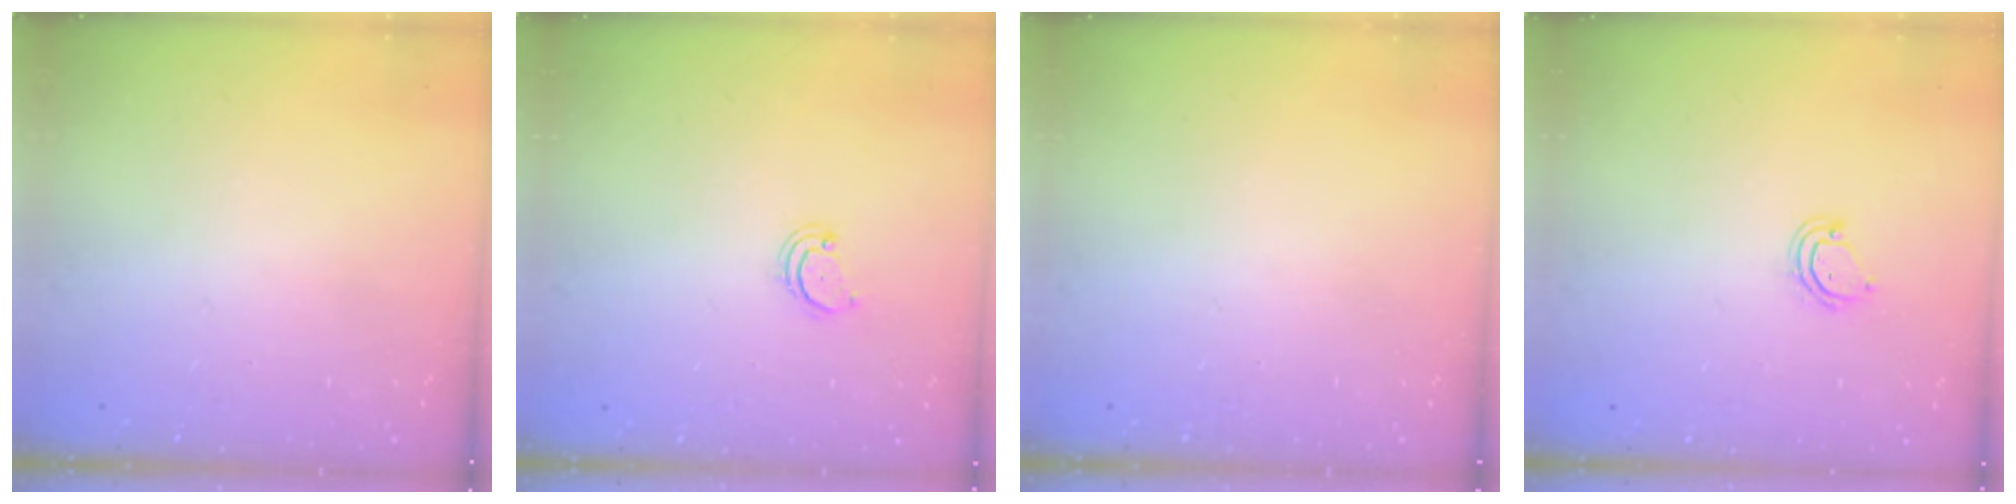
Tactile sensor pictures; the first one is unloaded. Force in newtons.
{"total": 2.6, "press": 2.5, "slide": 0.5}
{"total": 0.0}
{"total": 5.2, "press": 5.2, "slide": 0.2}